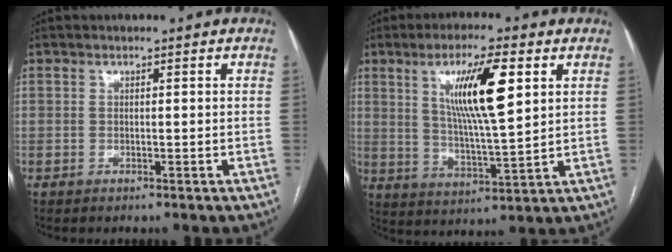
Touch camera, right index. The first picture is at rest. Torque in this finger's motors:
{"motor_torque": [1.22, 0.92, 0.35, 0.09]}